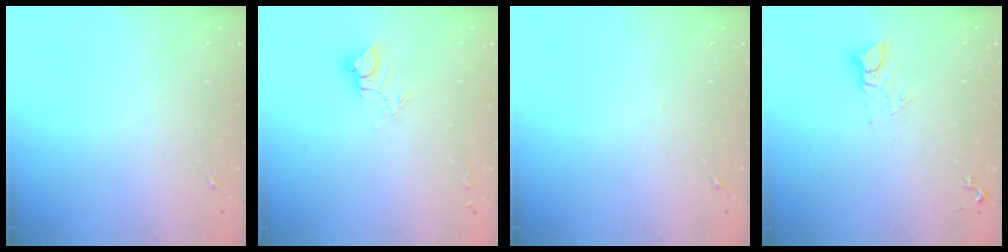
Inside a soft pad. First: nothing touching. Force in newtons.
{"total": 6.3, "press": 6.3, "slide": 0.5}
{"total": 0.0}
{"total": 4.4, "press": 4.4, "slide": 0.4}